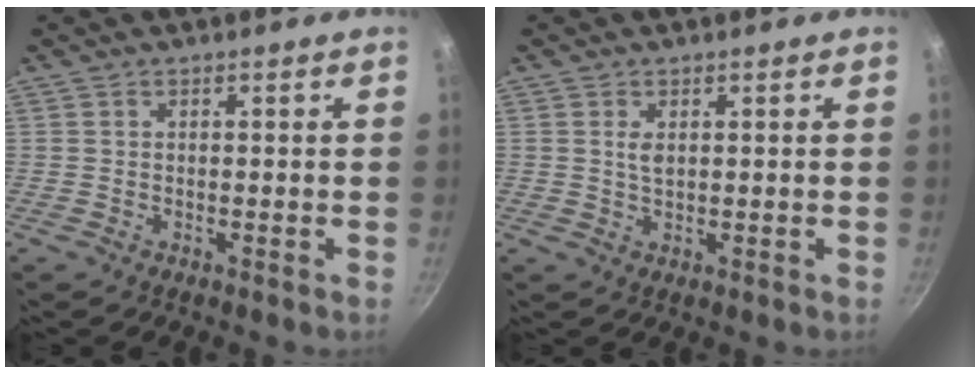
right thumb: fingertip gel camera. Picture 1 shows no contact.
{"total": 2.0, "force": [0.5, 1.1, 1.5], "torque": [-0.027, -0.003, 0.010]}